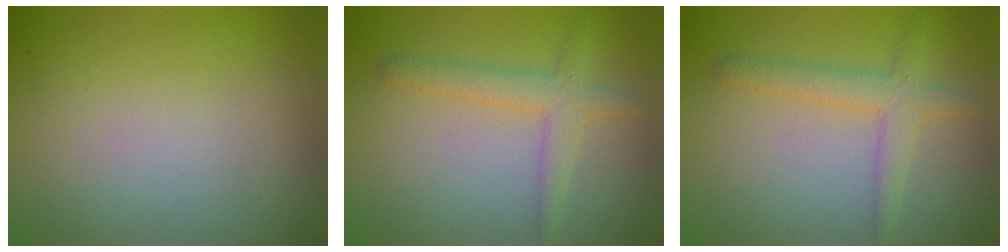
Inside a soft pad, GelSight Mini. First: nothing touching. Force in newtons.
{"total": 2.9, "press": 2.9, "slide": 0.1}
{"total": 2.9, "press": 2.9, "slide": 0.1}